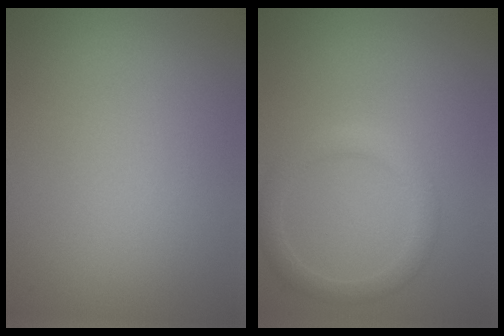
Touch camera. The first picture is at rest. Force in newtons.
{"total": 2.3, "press": 2.3, "slide": 0.1}